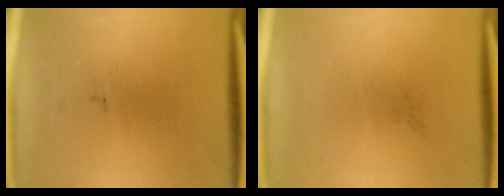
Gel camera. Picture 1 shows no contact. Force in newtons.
{"total": 0.0}